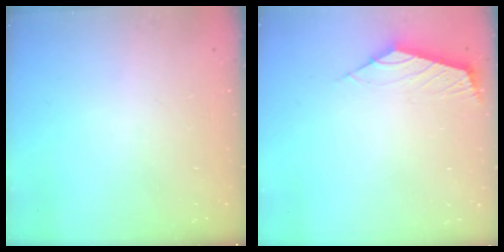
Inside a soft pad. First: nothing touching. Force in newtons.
{"total": 2.6, "press": 2.6, "slide": 0.7}